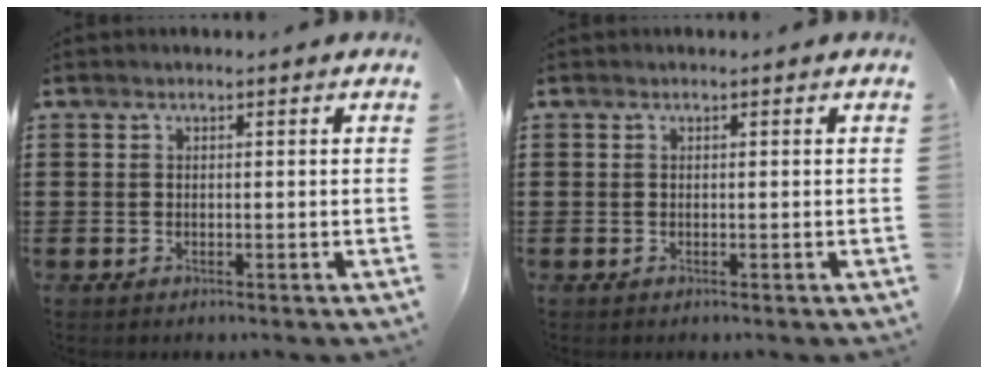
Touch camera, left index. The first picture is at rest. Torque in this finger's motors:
{"motor_torque": [0.00, 0.00, 0.00, 0.00]}